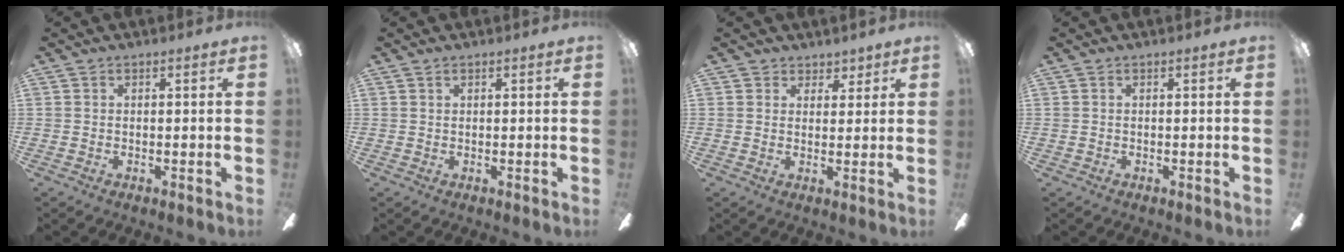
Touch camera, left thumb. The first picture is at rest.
{"total": 0.7, "force": [0.4, 0.4, 0.4], "torque": [-0.010, 0.004, 0.007]}
{"total": 3.8, "force": [2.7, 2.6, -0.3], "torque": [0.017, -0.012, 0.047]}
{"total": 0.0}